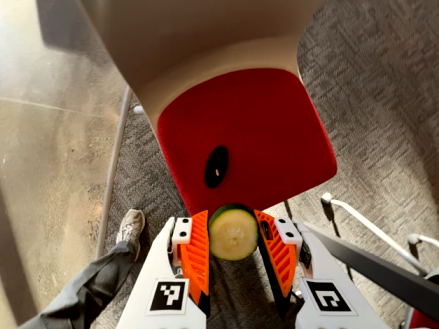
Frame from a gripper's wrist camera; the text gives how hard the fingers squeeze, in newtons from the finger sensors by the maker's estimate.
{"total": 10.9, "left": 11.2, "right": 10.6}